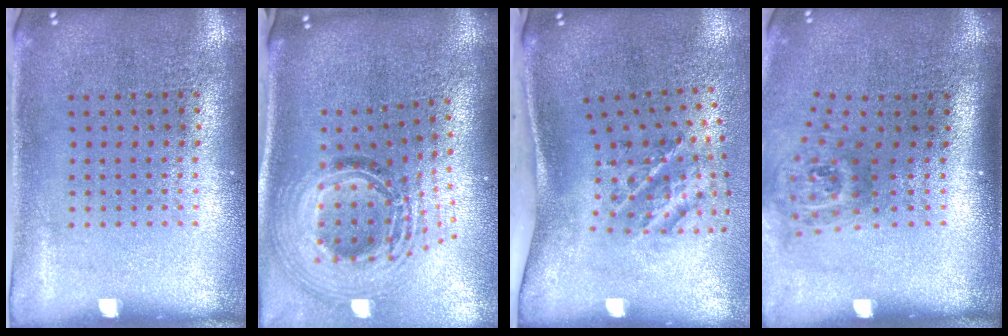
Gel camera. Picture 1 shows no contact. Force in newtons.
{"total": 2.3, "press": 1.8, "slide": 1.5}
{"total": 2.1, "press": 1.3, "slide": 1.7}
{"total": 1.9, "press": 1.2, "slide": 1.4}